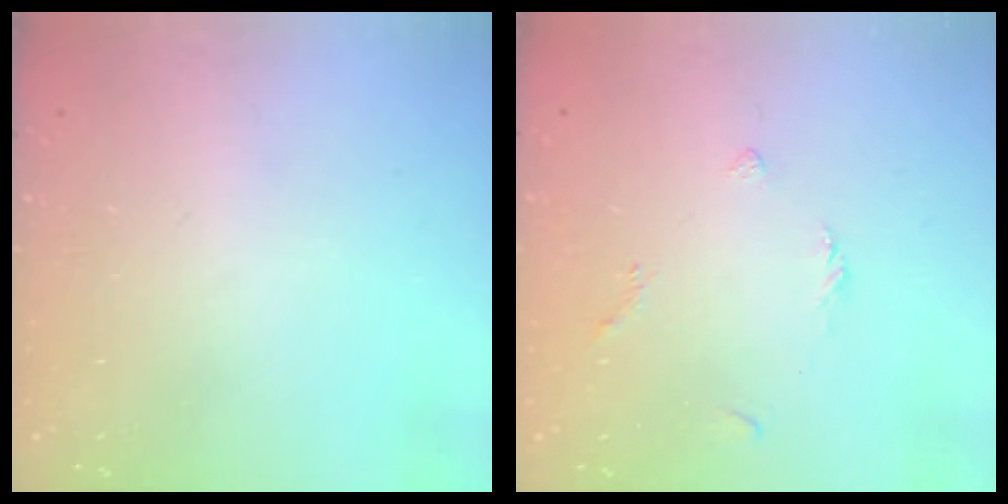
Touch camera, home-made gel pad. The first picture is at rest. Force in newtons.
{"total": 2.1, "press": 2.0, "slide": 0.6}